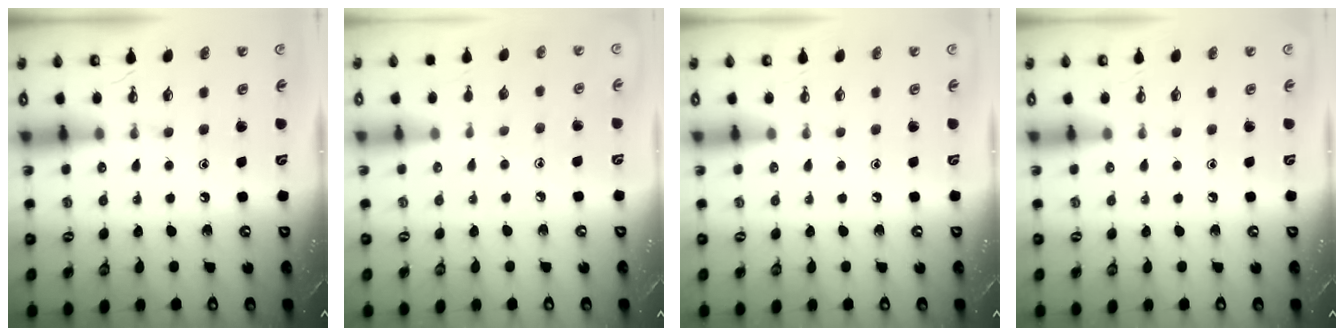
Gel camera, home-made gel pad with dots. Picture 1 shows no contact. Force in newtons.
{"total": 3.8, "press": 3.8, "slide": 0.4}
{"total": 0.0}
{"total": 0.0}